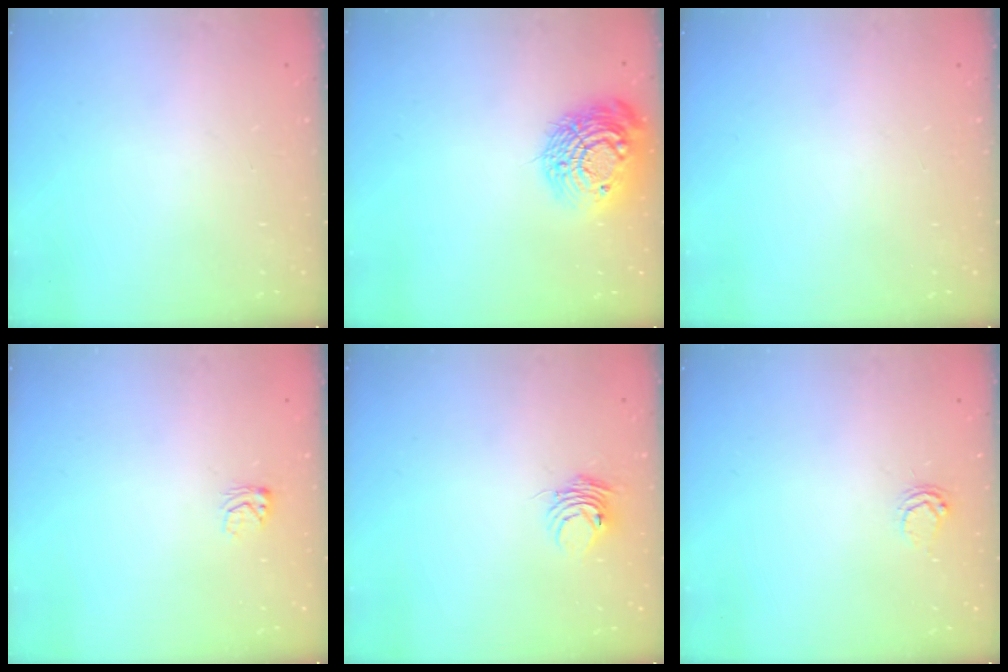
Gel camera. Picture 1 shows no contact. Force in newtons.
{"total": 15.8, "press": 15.7, "slide": 1.5}
{"total": 0.0}
{"total": 3.8, "press": 3.7, "slide": 0.3}
{"total": 4.8, "press": 4.8, "slide": 0.3}
{"total": 4.2, "press": 4.2, "slide": 0.5}